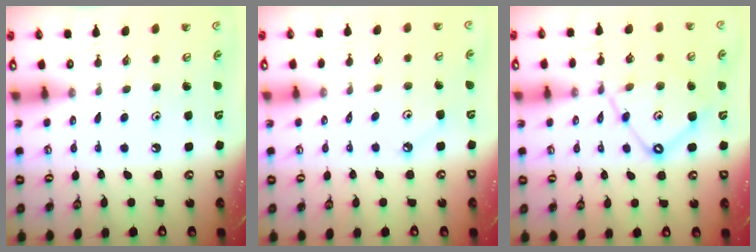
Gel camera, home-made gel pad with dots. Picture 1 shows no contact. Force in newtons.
{"total": 2.8, "press": 2.7, "slide": 0.5}
{"total": 13.1, "press": 13.0, "slide": 1.3}